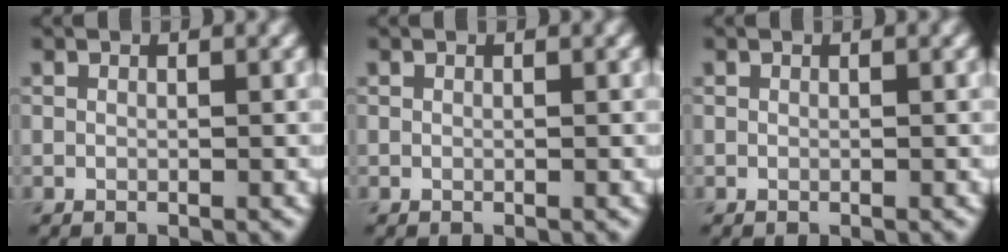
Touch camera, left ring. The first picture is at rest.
{"total": 0.0}
{"total": 0.0}